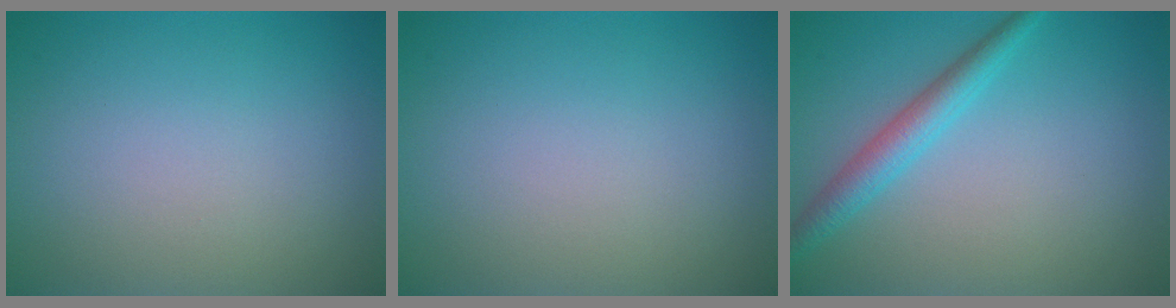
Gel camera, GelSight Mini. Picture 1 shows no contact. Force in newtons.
{"total": 0.0}
{"total": 2.9, "press": 2.9, "slide": 0.1}